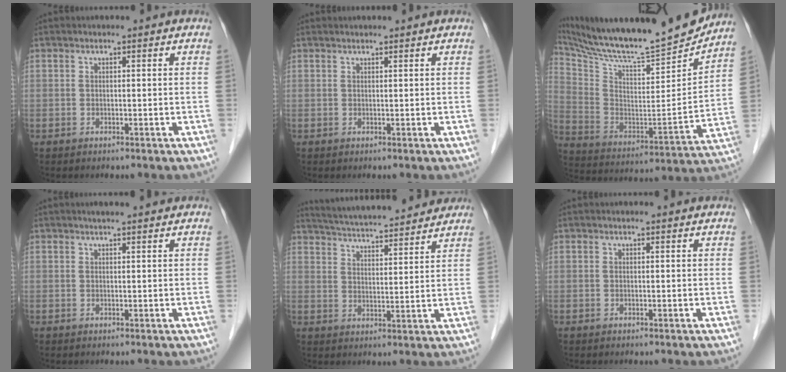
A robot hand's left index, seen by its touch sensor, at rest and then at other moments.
{"total": 2.3, "force": [2.2, -0.1, 0.6], "torque": [-0.009, 0.019, 0.033]}
{"total": 24.6, "force": [22.5, 2.8, 9.5], "torque": [-0.182, -0.047, 0.348]}
{"total": 3.8, "force": [3.3, 0.2, 2.0], "torque": [-0.026, 0.019, 0.044]}
{"total": 17.8, "force": [16.3, 2.0, 6.7], "torque": [-0.112, 0.031, 0.238]}
{"total": 1.1, "force": [1.0, -0.1, 0.2], "torque": [-0.014, 0.003, 0.012]}